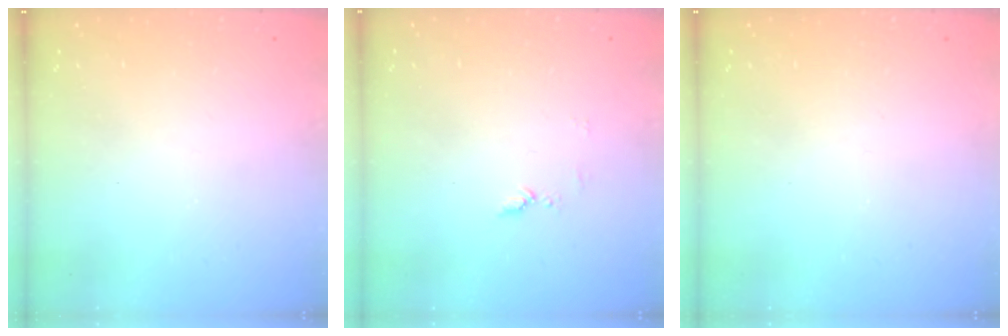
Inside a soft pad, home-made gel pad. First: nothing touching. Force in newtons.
{"total": 5.1, "press": 5.0, "slide": 0.6}
{"total": 0.0}